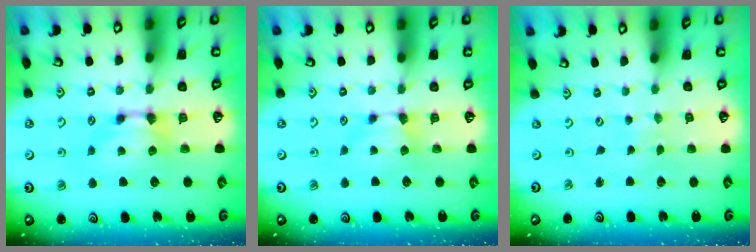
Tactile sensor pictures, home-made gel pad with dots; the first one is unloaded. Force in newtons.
{"total": 1.0, "press": 0.9, "slide": 0.3}
{"total": 6.9, "press": 6.8, "slide": 0.4}